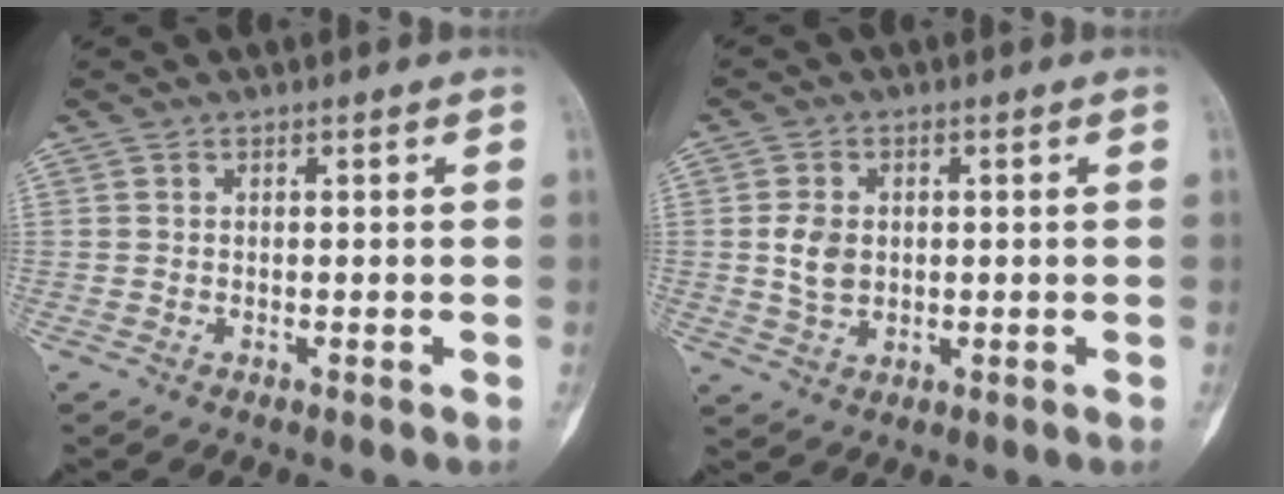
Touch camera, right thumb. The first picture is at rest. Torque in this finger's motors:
{"motor_torque": [0.95, 0.24, 0.21, -0.52, -0.01]}